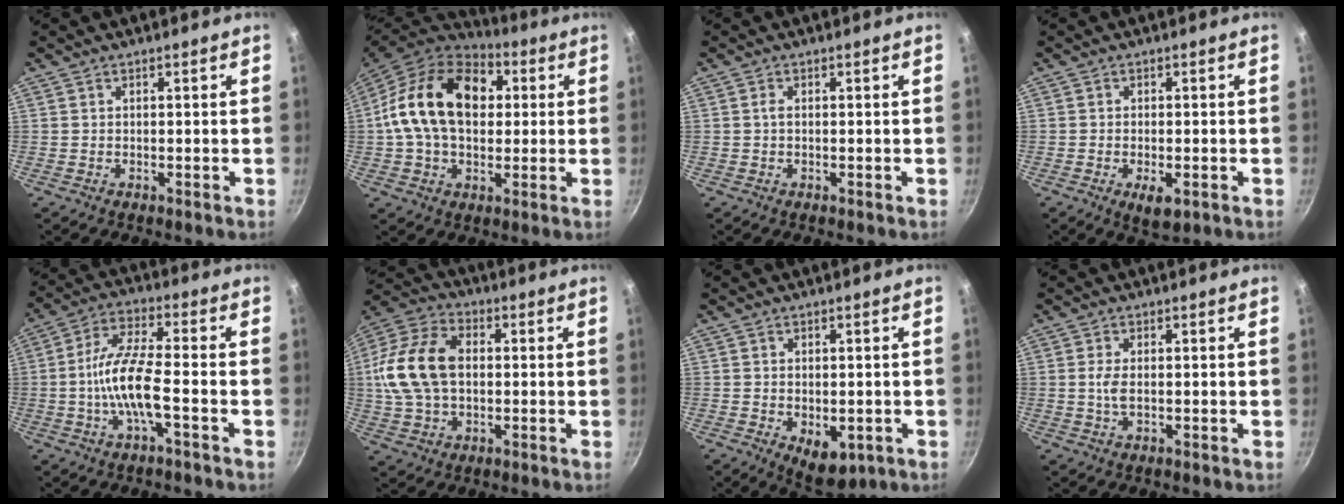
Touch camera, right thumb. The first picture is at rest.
{"total": 21.0, "force": [3.2, 14.3, 15.0], "torque": [-0.237, 0.026, 0.039]}
{"total": 0.8, "force": [0.0, 0.4, 0.7], "torque": [-0.015, 0.002, -0.001]}
{"total": 4.5, "force": [-1.6, 2.0, 3.7], "torque": [-0.053, -0.002, -0.022]}
{"total": 10.3, "force": [-2.8, 2.5, 9.6], "torque": [-0.193, 0.030, -0.064]}
{"total": 16.7, "force": [1.0, 11.2, 12.4], "torque": [-0.233, 0.027, 0.009]}
{"total": 6.9, "force": [-1.7, 4.2, 5.2], "torque": [-0.057, -0.006, -0.011]}
{"total": 2.6, "force": [0.0, 1.0, 2.4], "torque": [-0.052, -0.001, -0.001]}